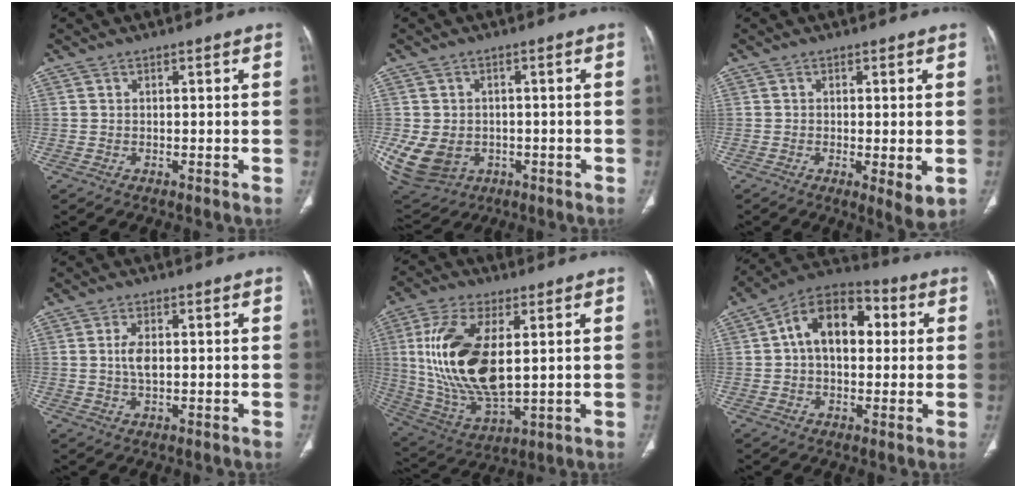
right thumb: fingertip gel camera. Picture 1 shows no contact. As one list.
[{"total": 12.9, "force": [-2.9, 10.4, 7.1], "torque": [-0.161, 0.001, -0.026]}, {"total": 4.6, "force": [-1.0, 1.3, 4.3], "torque": [-0.071, -0.016, -0.016]}, {"total": 3.5, "force": [0.4, 1.7, 3.1], "torque": [-0.065, 0.000, 0.009]}, {"total": 20.4, "force": [3.0, 9.7, 17.7], "torque": [-0.361, -0.019, 0.068]}, {"total": 14.6, "force": [2.5, 9.1, 11.1], "torque": [-0.155, 0.031, 0.031]}]